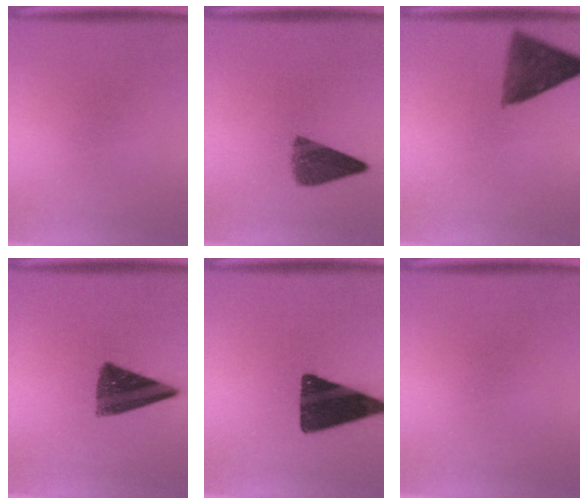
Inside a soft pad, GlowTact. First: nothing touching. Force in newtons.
{"total": 6.9}
{"total": 8.6}
{"total": 10.6}
{"total": 16.5}
{"total": 0.0}